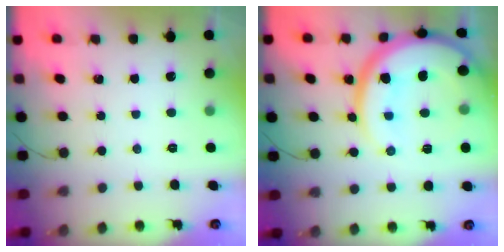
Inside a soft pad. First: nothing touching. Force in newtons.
{"total": 20.8, "press": 20.7, "slide": 2.0}